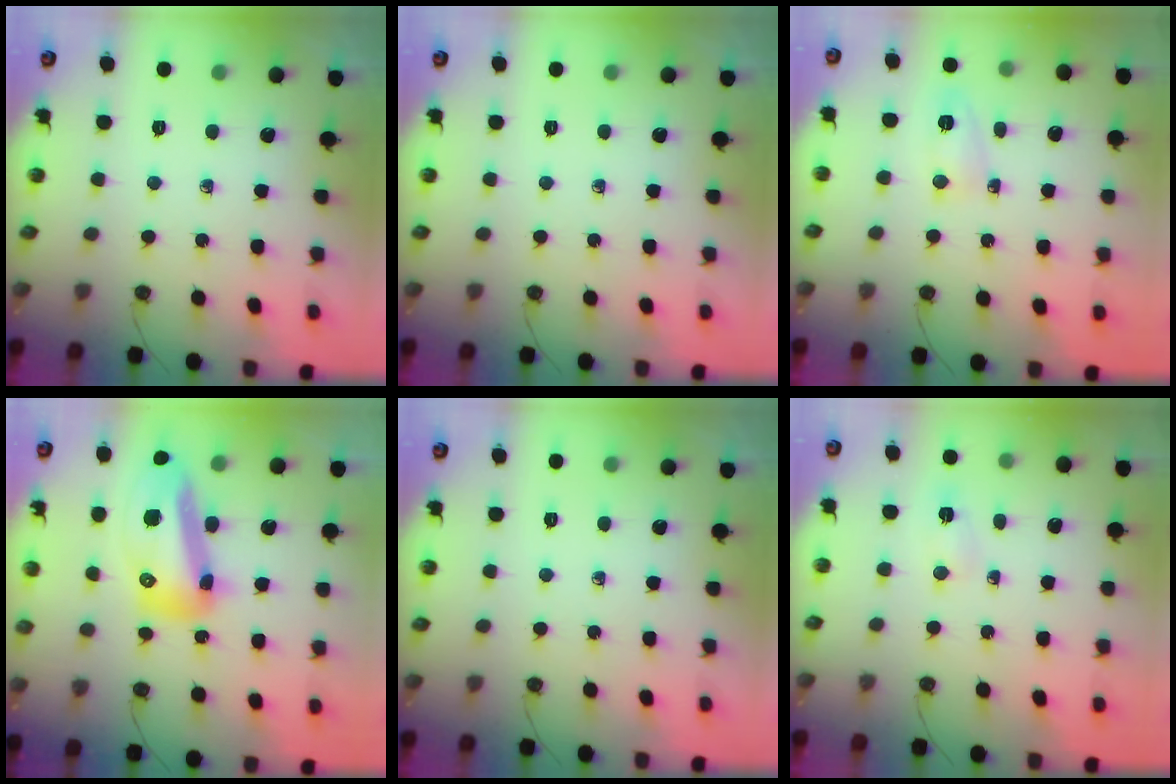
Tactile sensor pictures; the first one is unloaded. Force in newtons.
{"total": 0.0}
{"total": 3.9, "press": 3.6, "slide": 1.6}
{"total": 19.3, "press": 18.9, "slide": 3.9}
{"total": 0.0}
{"total": 2.3, "press": 2.3, "slide": 0.3}